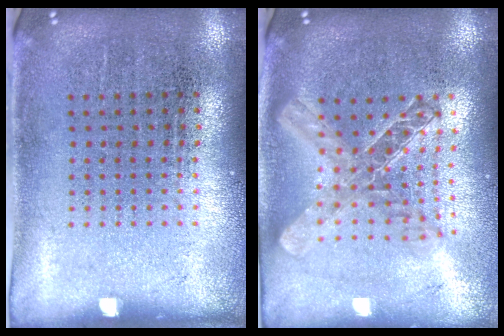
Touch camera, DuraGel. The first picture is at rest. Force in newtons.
{"total": 1.9, "press": 1.6, "slide": 1.0}